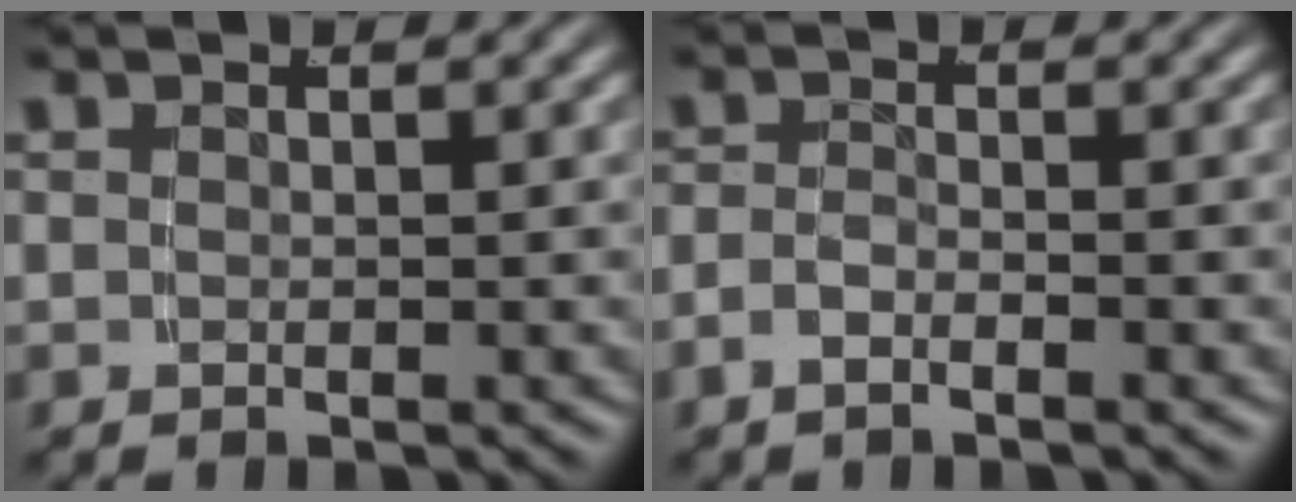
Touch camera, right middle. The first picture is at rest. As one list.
[{"total": 1.7, "force": [-1.2, 0.7, 1.0], "torque": [-0.023, -0.004, -0.024]}]